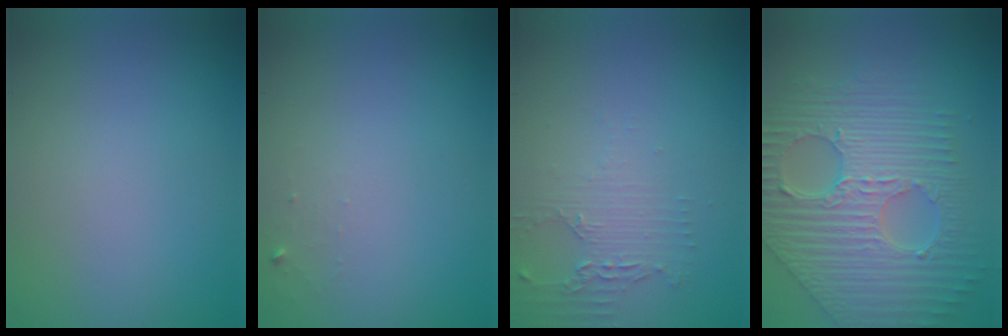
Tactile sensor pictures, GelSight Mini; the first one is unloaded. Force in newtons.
{"total": 0.6, "press": 0.6, "slide": 0.1}
{"total": 2.2, "press": 1.8, "slide": 1.2}
{"total": 10.0, "press": 6.9, "slide": 7.2}